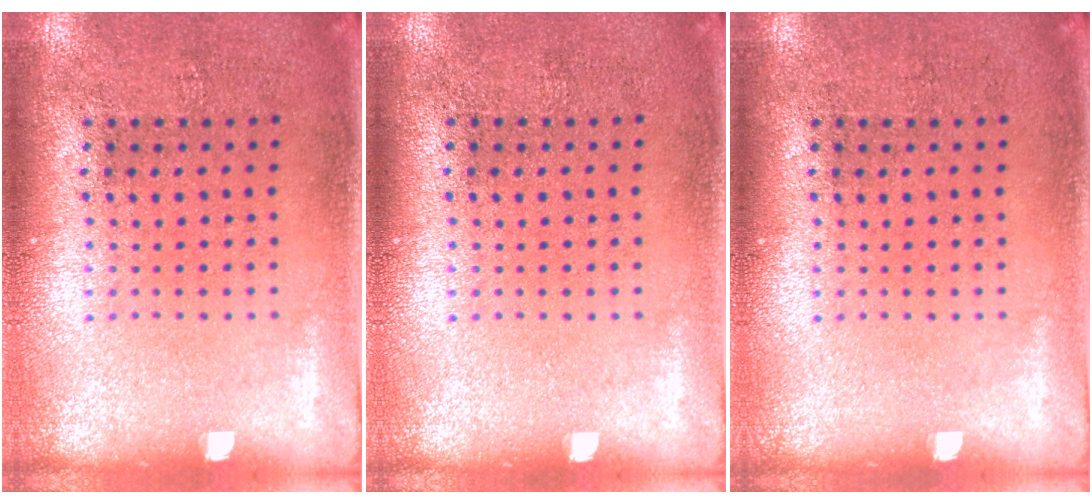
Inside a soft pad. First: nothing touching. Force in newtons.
{"total": 0.0}
{"total": 0.0}